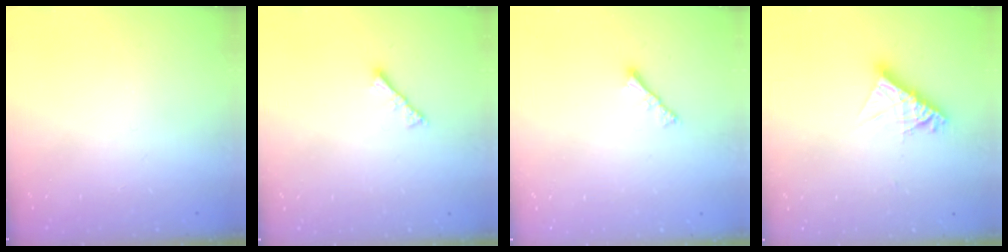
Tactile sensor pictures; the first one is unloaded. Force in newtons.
{"total": 2.8, "press": 2.8, "slide": 0.6}
{"total": 2.4, "press": 2.4, "slide": 0.6}
{"total": 9.6, "press": 9.6, "slide": 0.8}